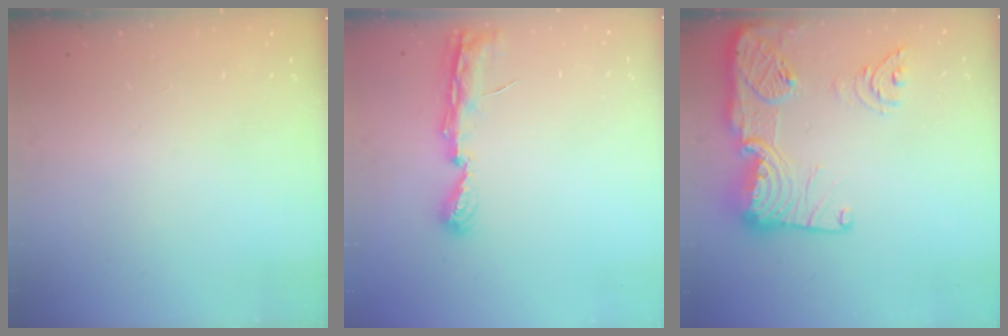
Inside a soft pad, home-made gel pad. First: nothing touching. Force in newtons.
{"total": 6.7, "press": 6.7, "slide": 0.5}
{"total": 23.6, "press": 23.5, "slide": 2.3}